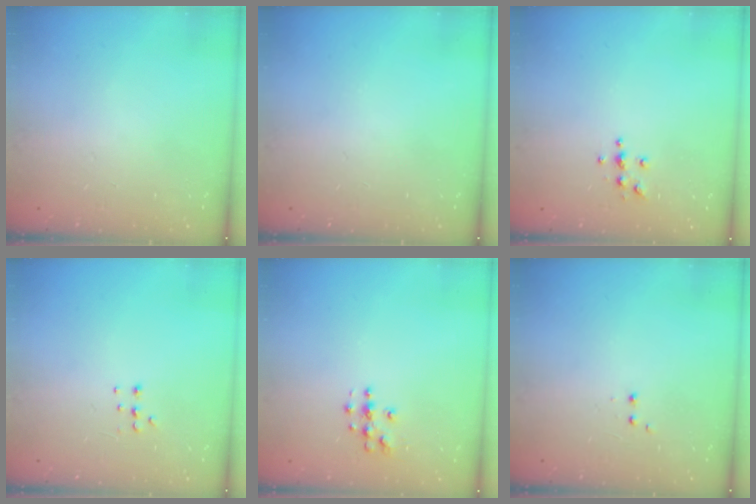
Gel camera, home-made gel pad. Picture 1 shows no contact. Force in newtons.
{"total": 0.0}
{"total": 4.6, "press": 4.6, "slide": 0.5}
{"total": 5.7, "press": 5.6, "slide": 1.0}
{"total": 3.9, "press": 3.9, "slide": 0.3}
{"total": 1.9, "press": 1.8, "slide": 0.5}